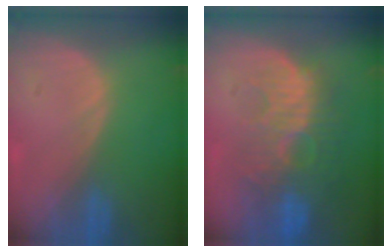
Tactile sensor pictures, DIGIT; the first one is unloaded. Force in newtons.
{"total": 10.9, "press": 9.4, "slide": 5.4}